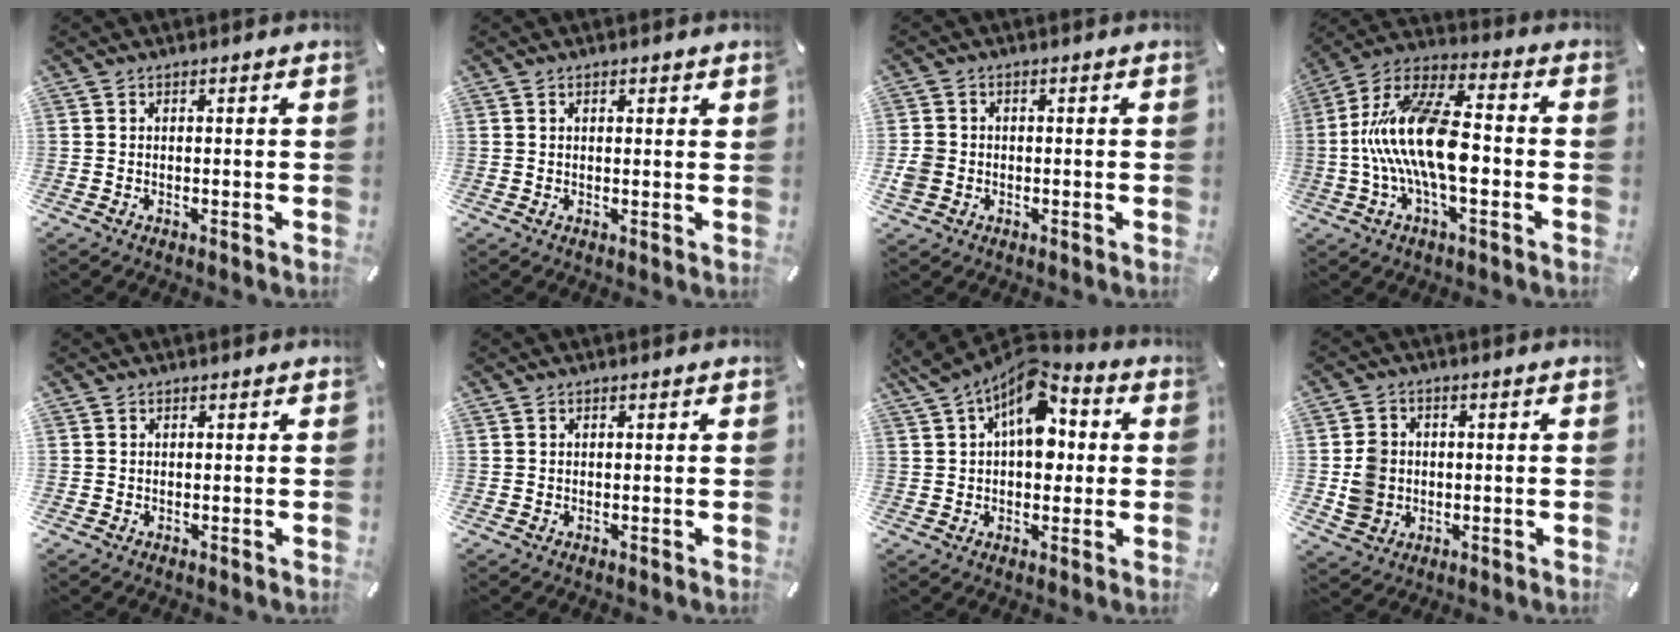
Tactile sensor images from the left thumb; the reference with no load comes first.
{"total": 1.1, "force": [0.6, 0.4, 0.8], "torque": [-0.016, 0.001, 0.011]}
{"total": 3.8, "force": [-0.8, 3.6, 1.0], "torque": [-0.017, 0.002, -0.015]}
{"total": 18.2, "force": [-2.6, 8.0, 16.1], "torque": [-0.327, 0.003, -0.042]}
{"total": 0.9, "force": [0.3, 0.8, -0.3], "torque": [0.009, 0.004, 0.004]}
{"total": 0.0}
{"total": 13.5, "force": [4.8, 8.4, 9.4], "torque": [-0.145, -0.027, 0.085]}
{"total": 7.1, "force": [-0.3, 6.7, 2.3], "torque": [-0.048, 0.013, -0.002]}